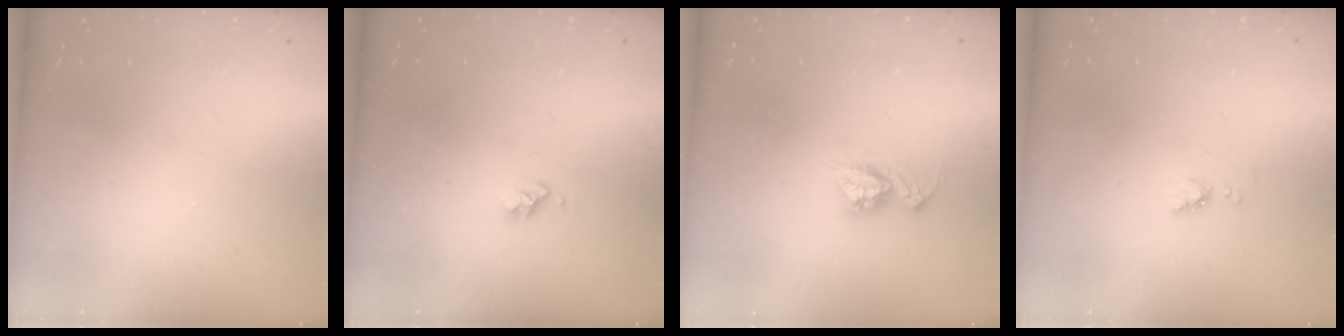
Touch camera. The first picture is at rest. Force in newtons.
{"total": 2.7, "press": 2.6, "slide": 0.4}
{"total": 8.1, "press": 8.1, "slide": 0.8}
{"total": 3.7, "press": 3.6, "slide": 0.7}